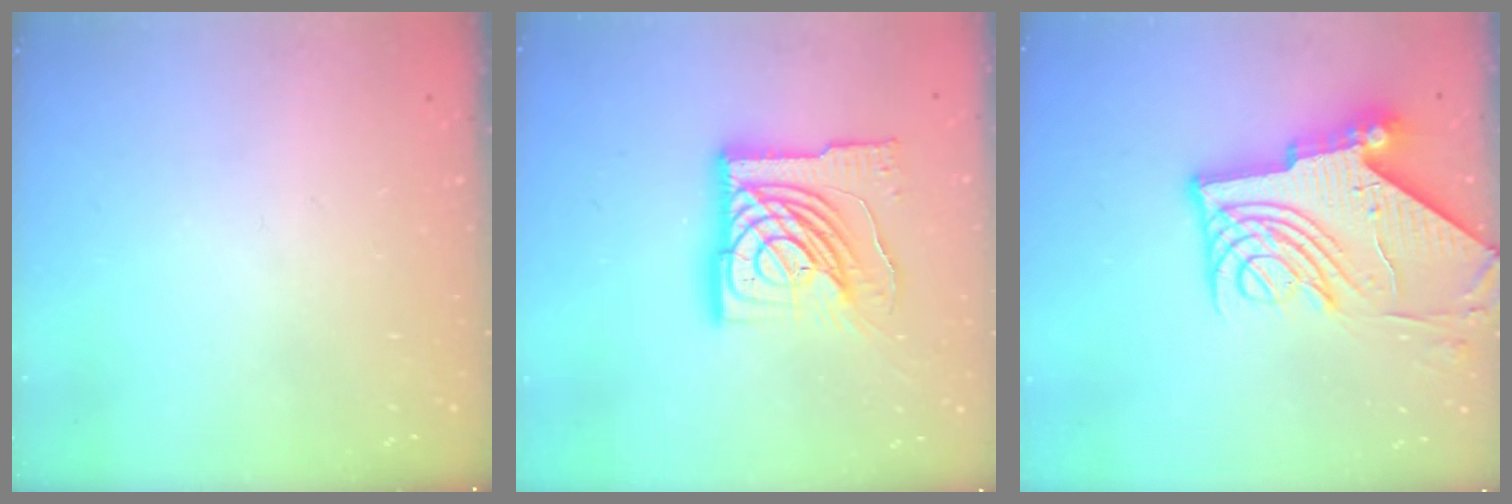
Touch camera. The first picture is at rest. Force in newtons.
{"total": 23.1, "press": 22.9, "slide": 2.5}
{"total": 15.5, "press": 15.4, "slide": 1.5}